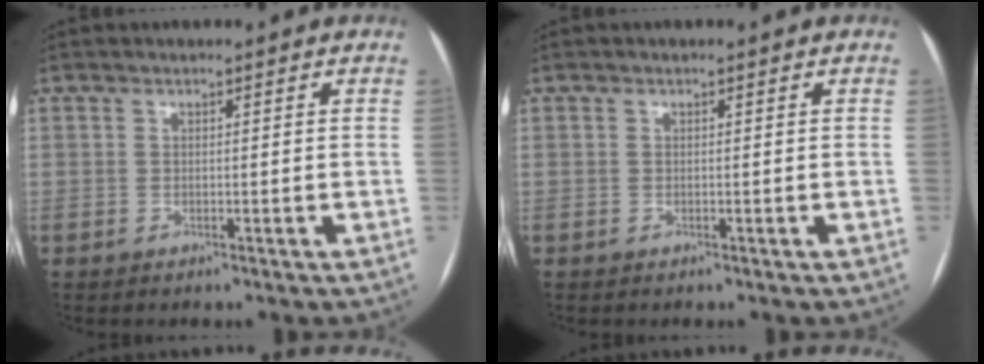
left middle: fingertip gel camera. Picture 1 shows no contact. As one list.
[{"total": 0.0}]